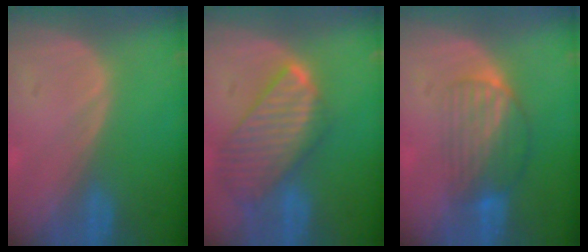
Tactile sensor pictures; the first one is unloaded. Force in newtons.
{"total": 9.7, "press": 8.4, "slide": 4.9}
{"total": 6.7, "press": 5.9, "slide": 3.1}